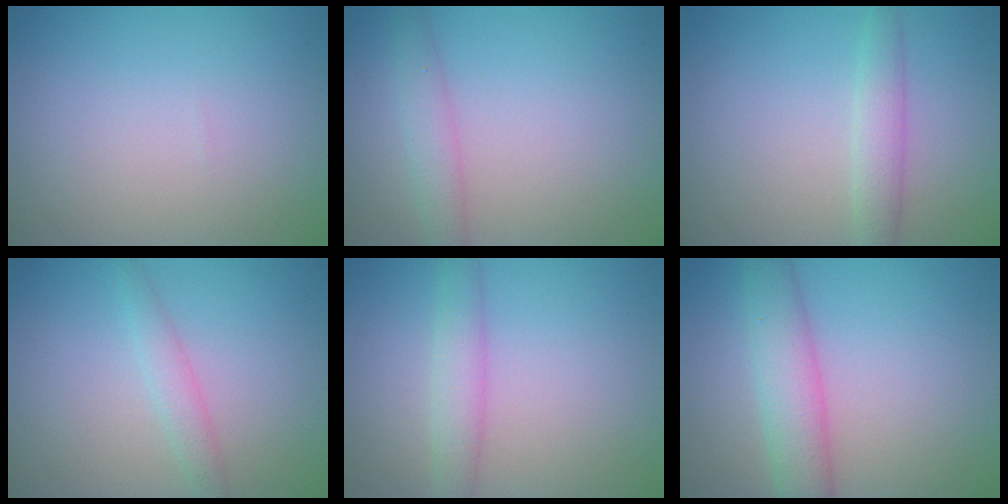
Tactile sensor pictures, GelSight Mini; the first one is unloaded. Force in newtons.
{"total": 2.2, "press": 2.2, "slide": 0.1}
{"total": 2.2, "press": 2.2, "slide": 0.0}
{"total": 1.7, "press": 1.7, "slide": 0.1}
{"total": 2.5, "press": 2.5, "slide": 0.1}
{"total": 4.7, "press": 4.7, "slide": 0.1}